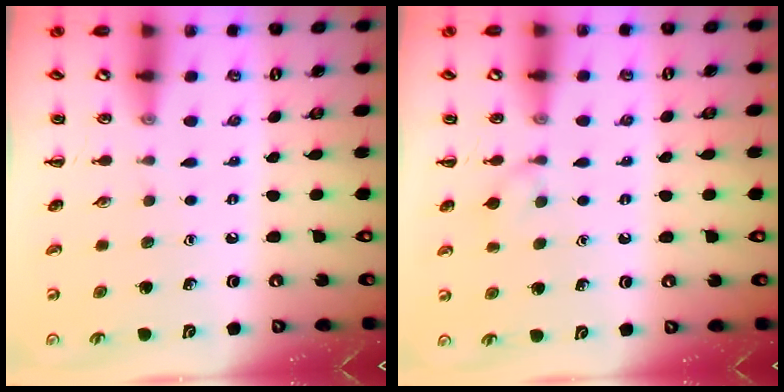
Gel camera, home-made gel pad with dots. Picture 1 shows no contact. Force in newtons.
{"total": 6.1, "press": 5.7, "slide": 2.2}